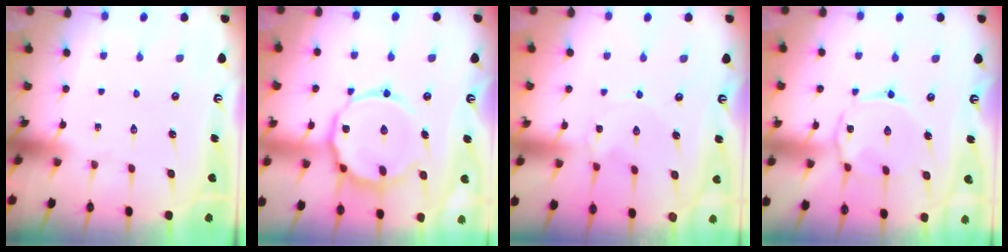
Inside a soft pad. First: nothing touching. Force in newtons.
{"total": 14.0, "press": 13.9, "slide": 1.3}
{"total": 0.5, "press": 0.5, "slide": 0.2}
{"total": 2.9, "press": 2.8, "slide": 0.4}